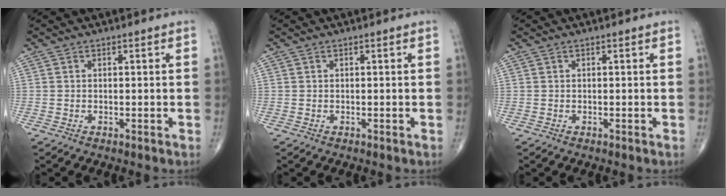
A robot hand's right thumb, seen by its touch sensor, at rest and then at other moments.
{"total": 0.0}
{"total": 0.0}